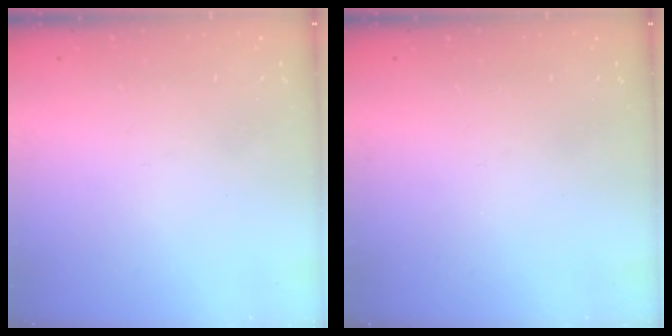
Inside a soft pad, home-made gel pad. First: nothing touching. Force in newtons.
{"total": 0.0}